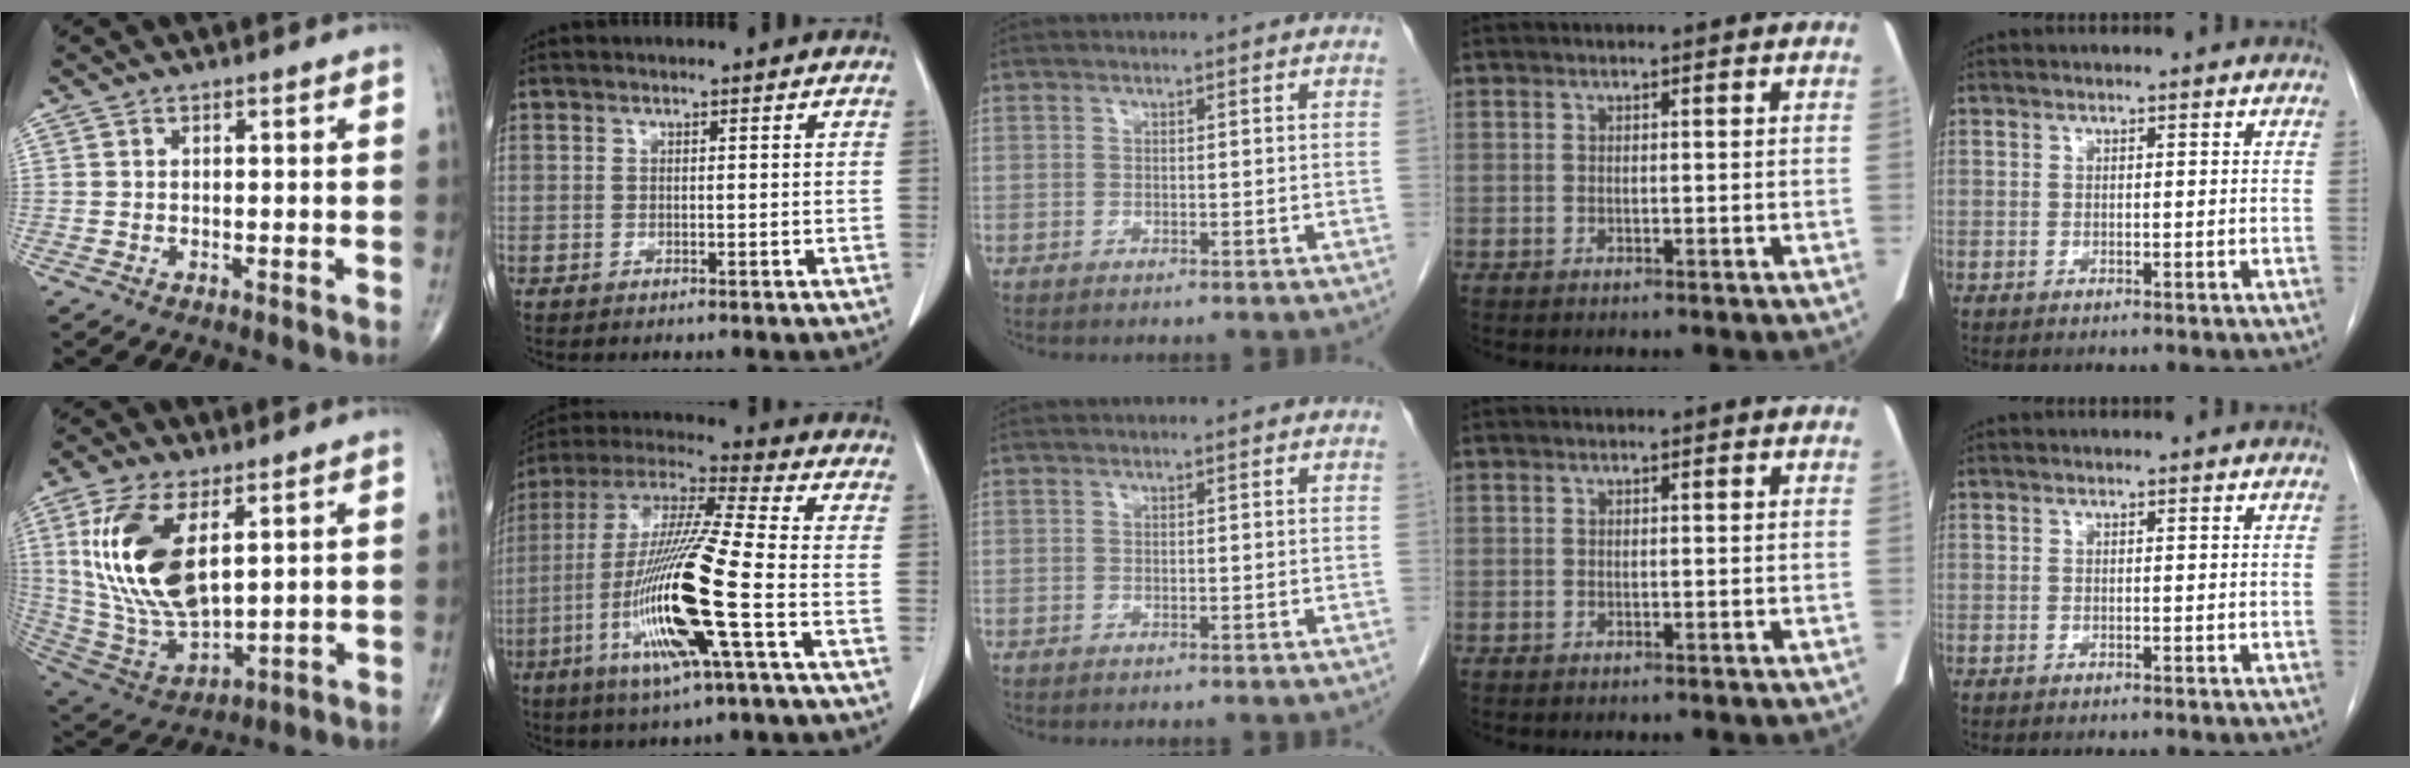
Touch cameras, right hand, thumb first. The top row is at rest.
{"thumb": {"total": 19.2, "force": [5.6, 9.1, 15.9], "torque": [-0.317, -0.028, 0.119]}, "index": {"total": 18.2, "force": [-5.4, 0.1, 17.3], "torque": [-0.357, -0.018, -0.108]}}